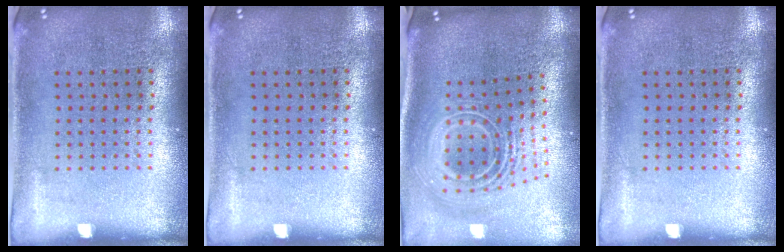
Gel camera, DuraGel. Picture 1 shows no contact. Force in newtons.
{"total": 0.0}
{"total": 2.8, "press": 1.9, "slide": 2.0}
{"total": 0.0}